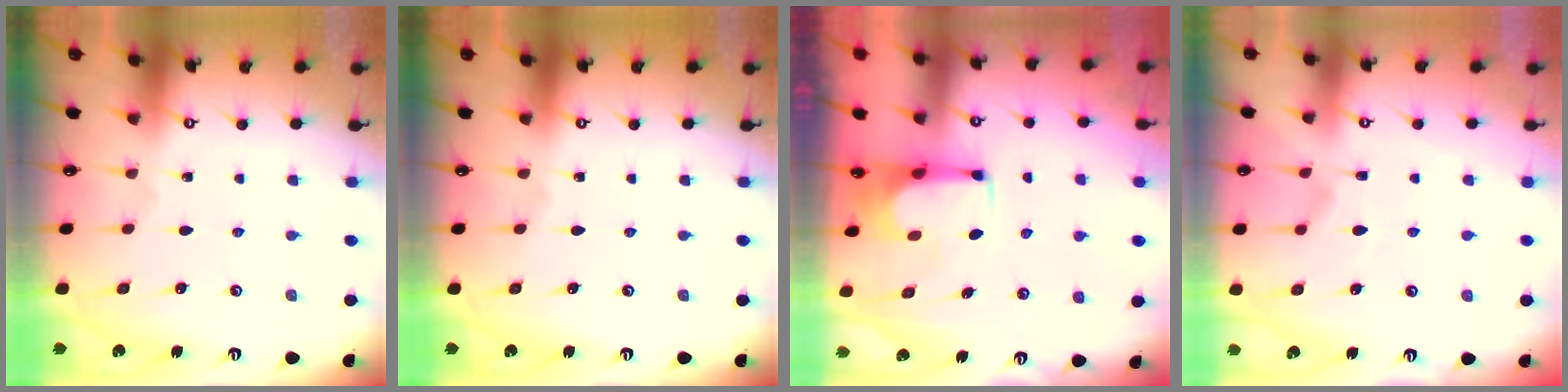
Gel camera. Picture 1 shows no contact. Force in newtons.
{"total": 0.0}
{"total": 1.5, "press": 1.5, "slide": 0.2}
{"total": 6.4, "press": 6.3, "slide": 1.3}